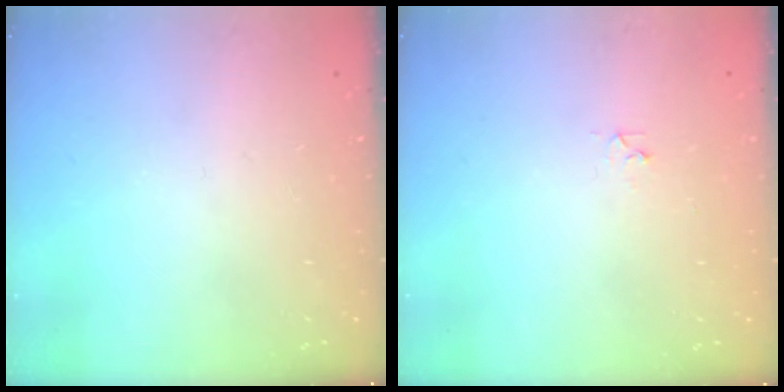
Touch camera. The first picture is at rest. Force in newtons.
{"total": 1.9, "press": 1.9, "slide": 0.2}